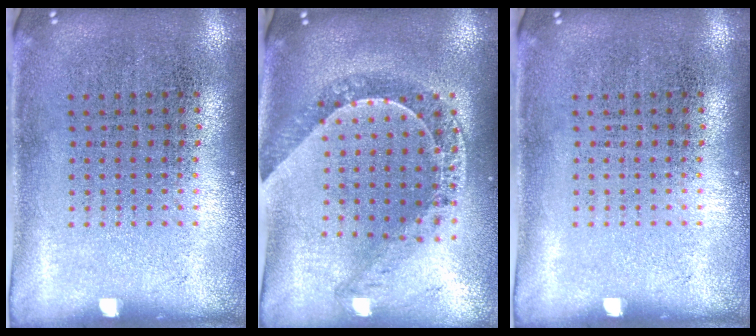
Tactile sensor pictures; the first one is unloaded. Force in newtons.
{"total": 1.1, "press": 1.1, "slide": 0.2}
{"total": 0.0}